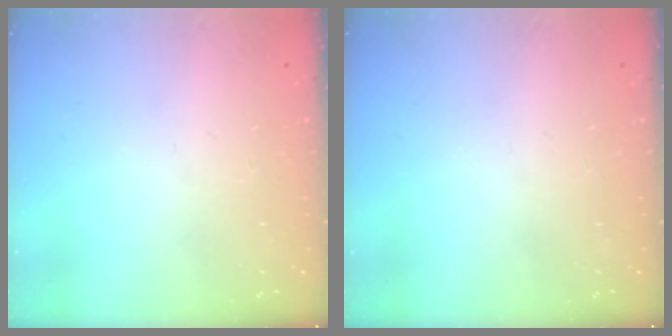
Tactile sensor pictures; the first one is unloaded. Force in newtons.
{"total": 0.0}